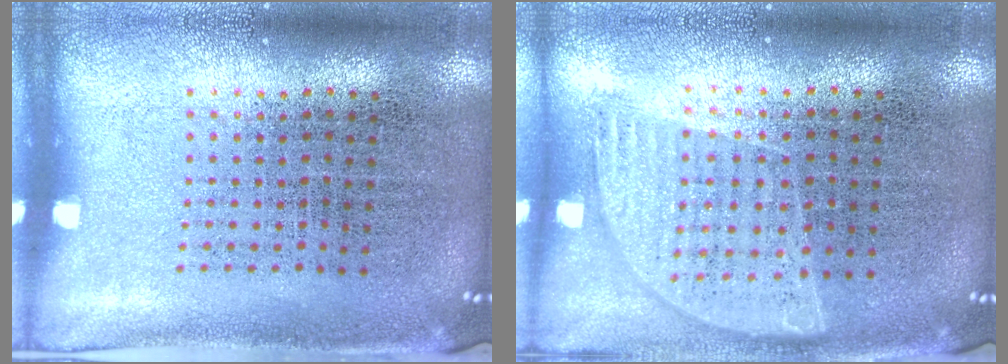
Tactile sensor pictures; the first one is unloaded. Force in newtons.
{"total": 0.8, "press": 0.8, "slide": 0.3}